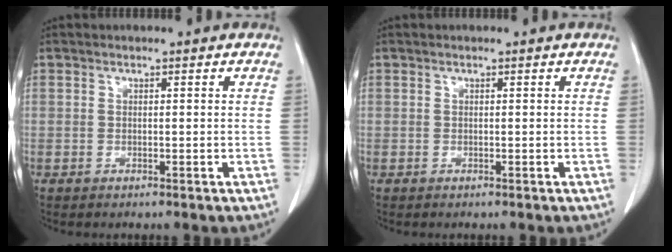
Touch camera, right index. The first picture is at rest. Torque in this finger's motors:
{"motor_torque": [0.00, 0.00, 0.00, 0.00]}